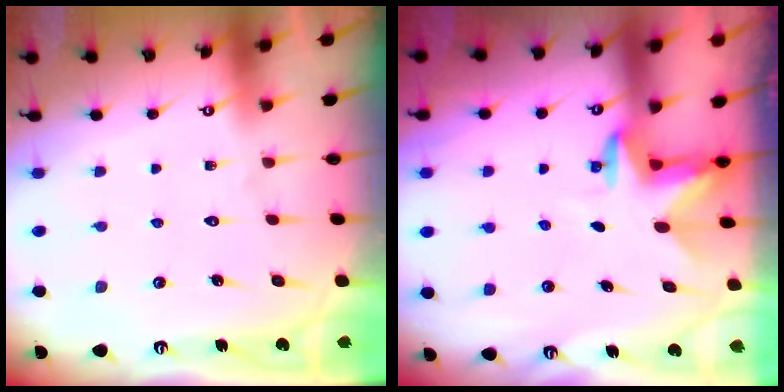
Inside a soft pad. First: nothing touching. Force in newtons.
{"total": 2.9, "press": 2.8, "slide": 0.7}